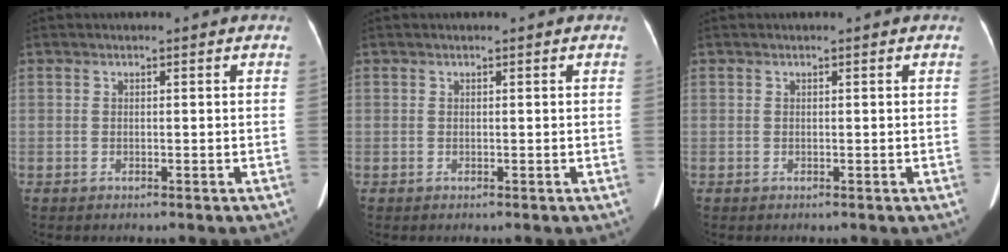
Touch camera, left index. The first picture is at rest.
{"total": 0.0}
{"total": 0.0}